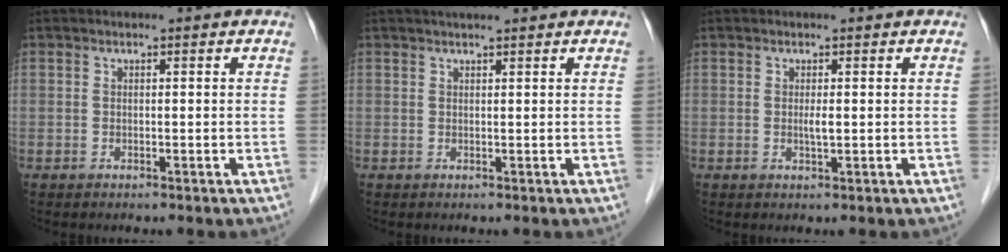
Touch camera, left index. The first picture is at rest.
{"total": 3.4, "force": [2.9, 0.2, 1.7], "torque": [-0.020, 0.022, 0.042]}
{"total": 1.0, "force": [0.2, 0.1, 0.9], "torque": [-0.023, -0.002, 0.003]}